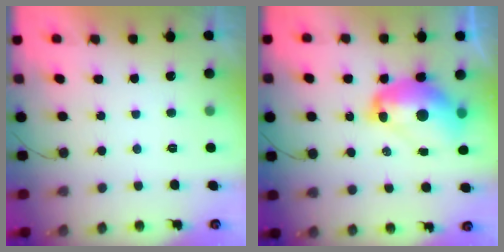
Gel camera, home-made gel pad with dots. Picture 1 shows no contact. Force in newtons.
{"total": 13.9, "press": 13.8, "slide": 1.7}